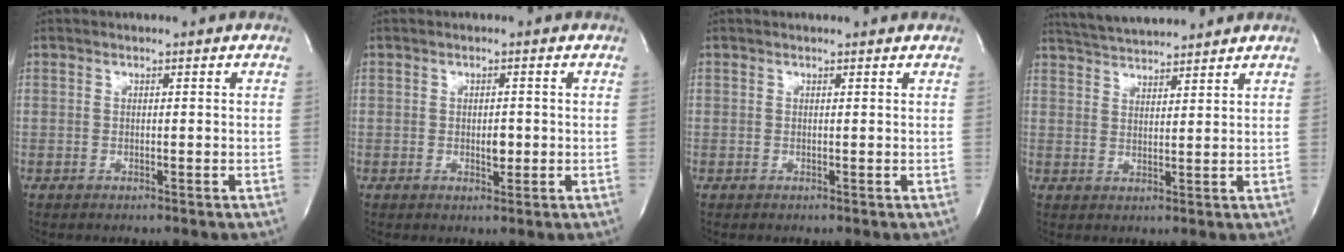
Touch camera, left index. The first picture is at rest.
{"total": 1.9, "force": [-0.9, 0.9, 1.3], "torque": [-0.018, -0.009, -0.012]}
{"total": 1.2, "force": [1.2, 0.4, 0.0], "torque": [-0.012, 0.003, 0.002]}
{"total": 7.8, "force": [7.4, 0.3, 2.4], "torque": [-0.052, 0.020, 0.124]}